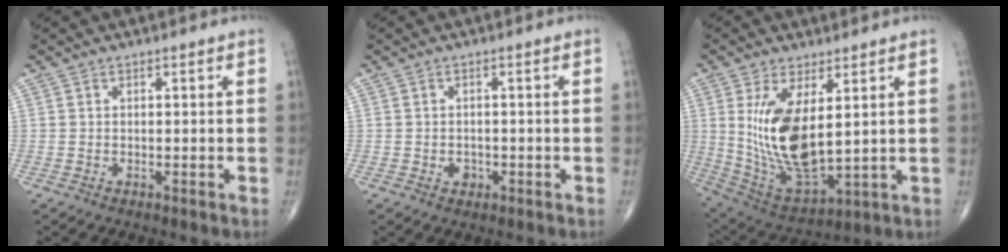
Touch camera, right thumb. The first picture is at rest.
{"total": 1.9, "force": [-0.6, 1.5, 0.9], "torque": [-0.006, 0.004, -0.006]}
{"total": 15.7, "force": [3.1, 7.0, 13.7], "torque": [-0.261, -0.027, 0.083]}